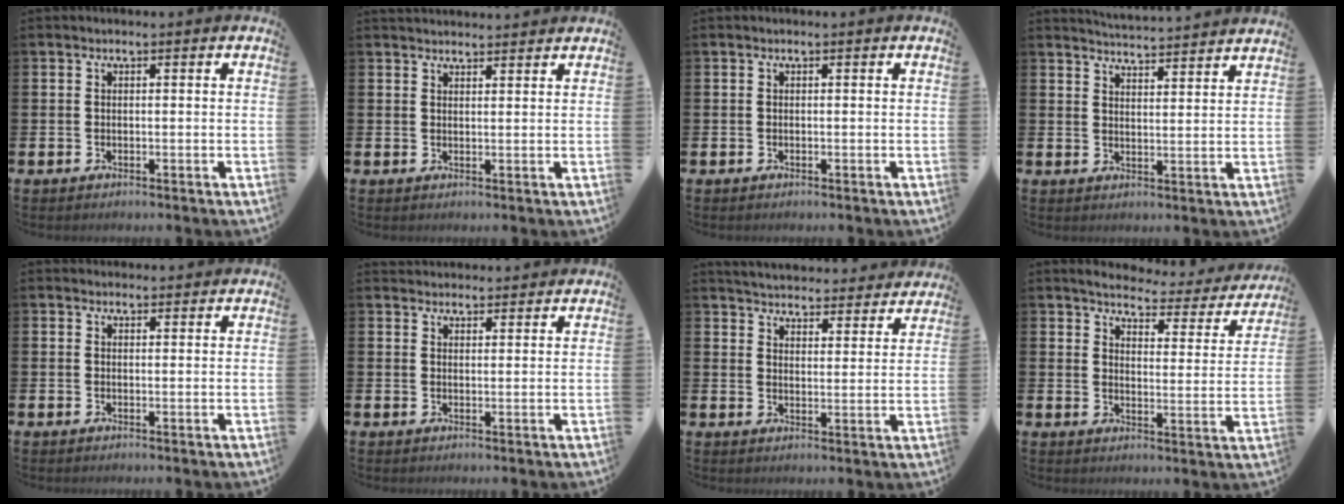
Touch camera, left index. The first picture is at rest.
{"total": 2.3, "force": [2.3, 0.4, 0.0], "torque": [-0.002, -0.009, 0.042]}
{"total": 0.0}
{"total": 4.6, "force": [4.6, -0.2, -0.1], "torque": [-0.012, -0.033, 0.083]}
{"total": 1.5, "force": [1.5, 0.5, 0.0], "torque": [0.008, -0.005, 0.025]}
{"total": 2.6, "force": [2.5, 0.6, -0.2], "torque": [0.008, -0.015, 0.044]}
{"total": 5.0, "force": [4.9, 0.7, 0.0], "torque": [-0.017, -0.040, 0.086]}
{"total": 4.2, "force": [3.9, 1.1, 1.0], "torque": [-0.025, -0.037, 0.057]}